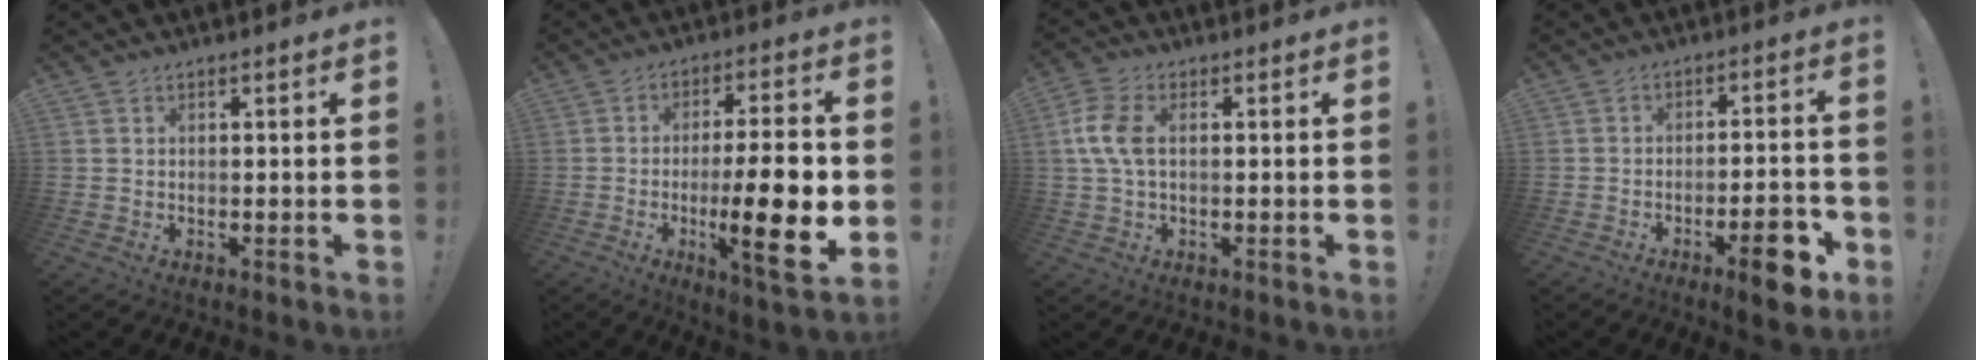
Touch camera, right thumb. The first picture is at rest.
{"total": 18.2, "force": [-3.1, 3.6, 17.5], "torque": [-0.267, -0.003, -0.045]}
{"total": 7.8, "force": [0.6, 4.5, 6.4], "torque": [-0.132, 0.000, 0.010]}
{"total": 9.9, "force": [-5.2, 2.9, 7.9], "torque": [-0.097, 0.023, -0.084]}